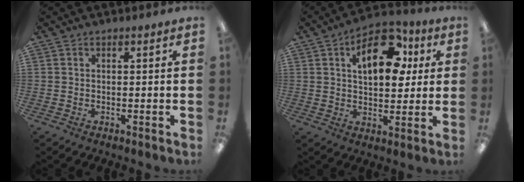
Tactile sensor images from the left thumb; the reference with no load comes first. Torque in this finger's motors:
{"motor_torque": [0.37, 0.29, -0.08, 0.10, 0.07]}